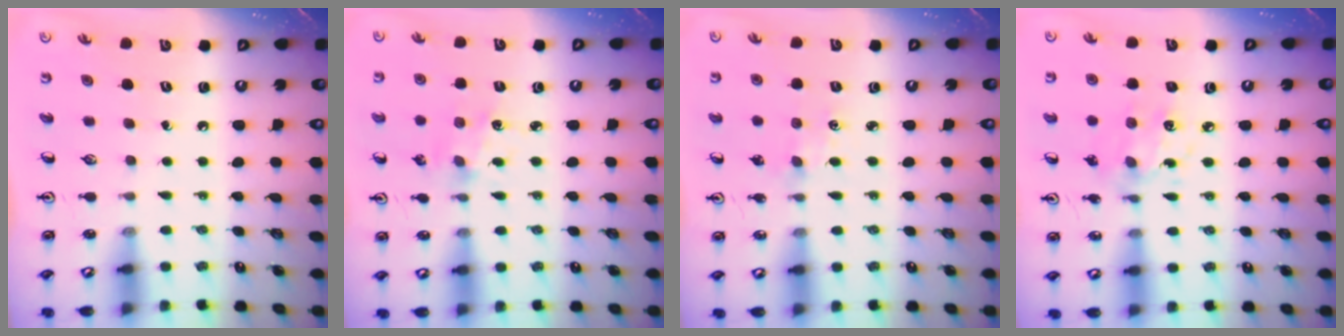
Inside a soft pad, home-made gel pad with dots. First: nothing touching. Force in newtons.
{"total": 2.9, "press": 2.9, "slide": 0.3}
{"total": 0.7, "press": 0.7, "slide": 0.1}
{"total": 6.9, "press": 6.9, "slide": 0.5}